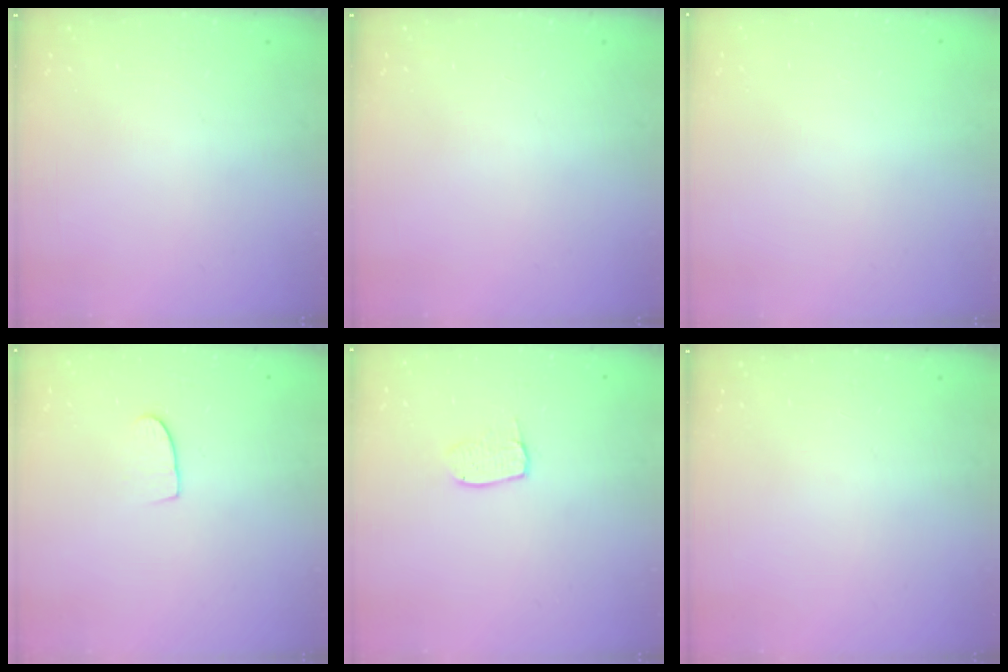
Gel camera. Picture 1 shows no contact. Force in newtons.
{"total": 0.0}
{"total": 0.0}
{"total": 6.1, "press": 6.1, "slide": 0.4}
{"total": 4.3, "press": 4.3, "slide": 0.2}
{"total": 0.0}